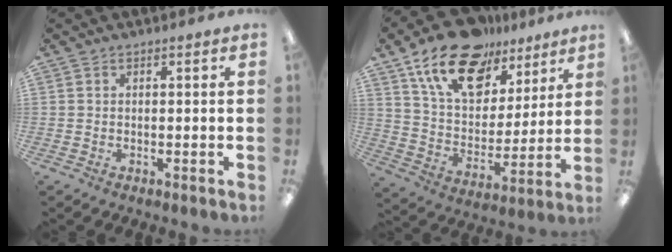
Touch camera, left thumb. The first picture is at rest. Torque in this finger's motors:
{"motor_torque": [2.05, 2.05, 1.37, -1.39, 0.11]}